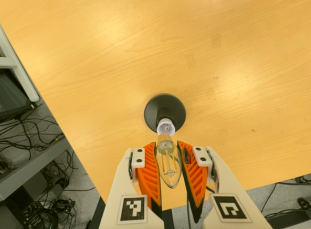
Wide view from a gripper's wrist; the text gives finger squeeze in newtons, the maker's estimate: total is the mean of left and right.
{"total": 22.7, "left": 24.7, "right": 20.7}